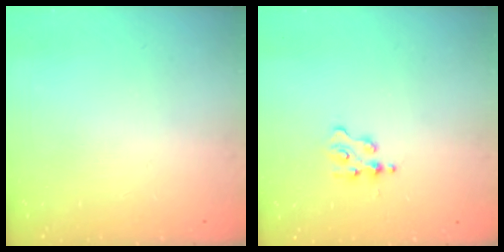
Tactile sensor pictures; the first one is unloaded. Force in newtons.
{"total": 2.5, "press": 2.5, "slide": 0.3}